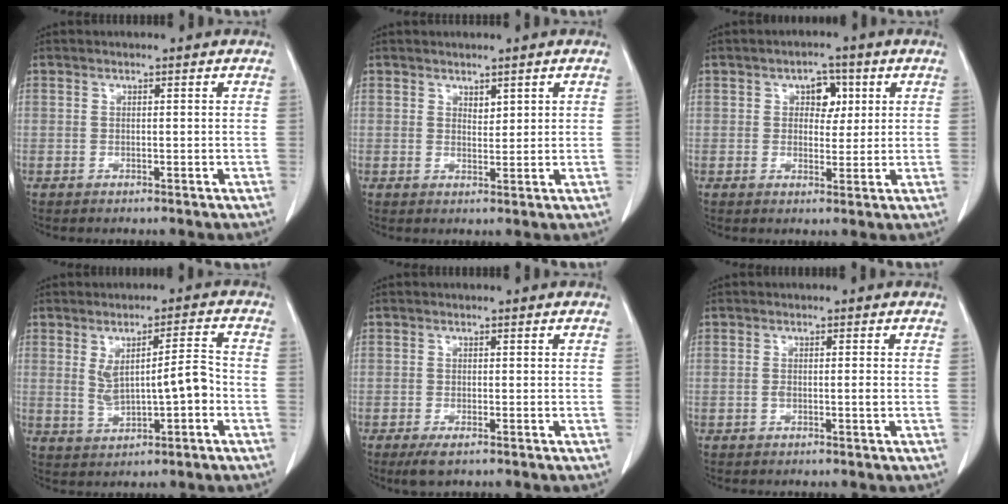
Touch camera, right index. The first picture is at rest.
{"total": 1.5, "force": [1.0, 0.7, 0.9], "torque": [-0.012, -0.005, 0.021]}
{"total": 4.0, "force": [1.3, 2.7, 2.8], "torque": [-0.036, 0.010, 0.019]}
{"total": 6.9, "force": [-0.4, 1.7, 6.7], "torque": [-0.116, 0.013, 0.004]}
{"total": 2.5, "force": [-1.6, 0.7, 1.8], "torque": [-0.038, -0.006, -0.025]}
{"total": 1.6, "force": [-0.3, 0.2, 1.6], "torque": [-0.032, 0.000, -0.004]}